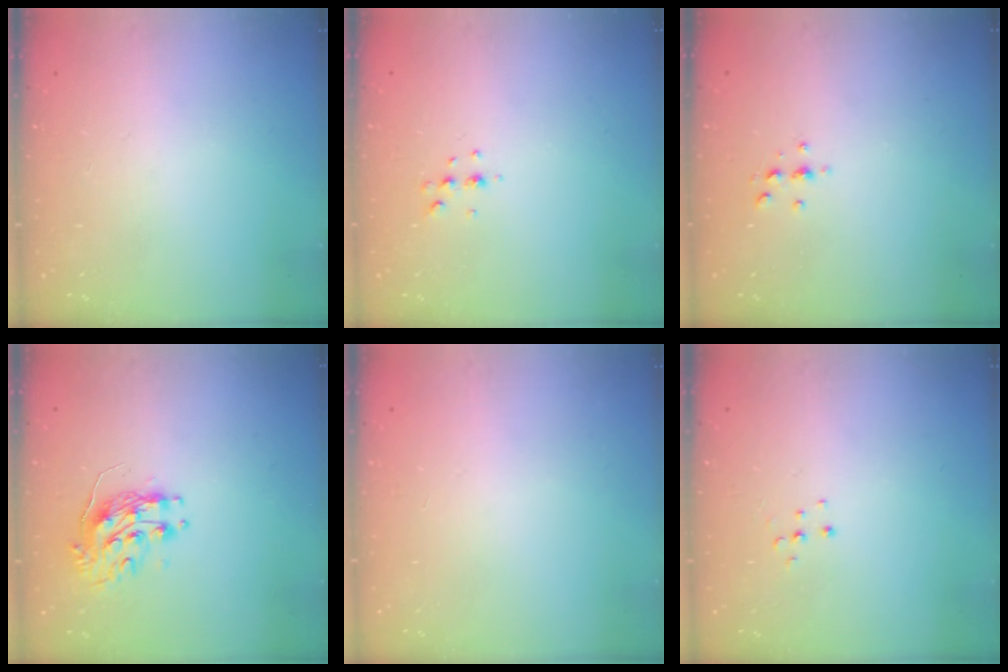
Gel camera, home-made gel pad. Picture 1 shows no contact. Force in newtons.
{"total": 4.4, "press": 4.0, "slide": 1.8}
{"total": 3.0, "press": 3.0, "slide": 0.4}
{"total": 9.2, "press": 9.2, "slide": 0.7}
{"total": 0.0}
{"total": 4.7, "press": 4.7, "slide": 0.4}